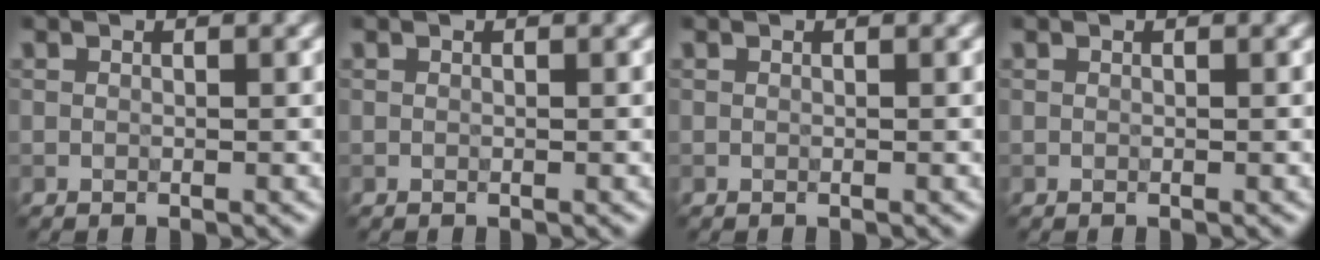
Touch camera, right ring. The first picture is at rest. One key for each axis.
{"total": 0.0}
{"total": 0.0}
{"total": 0.0}